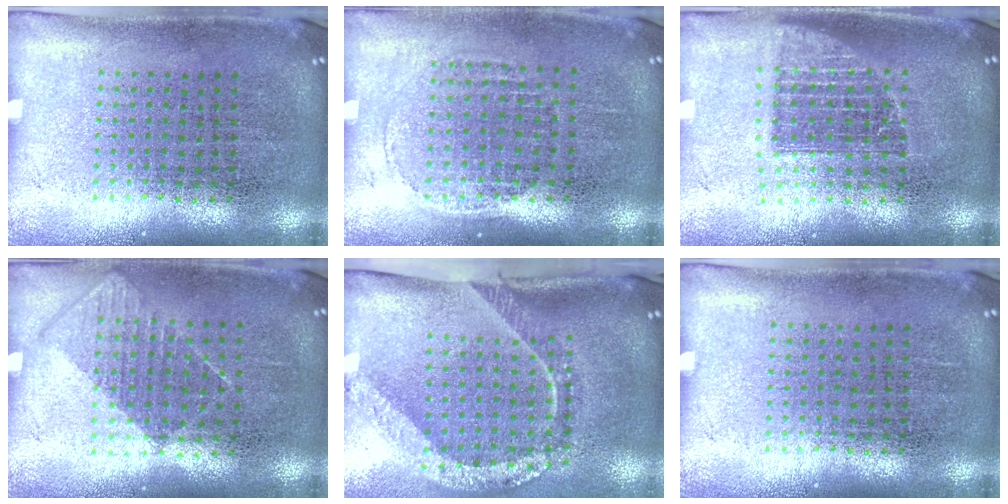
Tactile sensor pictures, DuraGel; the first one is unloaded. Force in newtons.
{"total": 1.3, "press": 1.1, "slide": 0.6}
{"total": 1.3, "press": 1.1, "slide": 0.7}
{"total": 0.9, "press": 0.7, "slide": 0.4}
{"total": 2.5, "press": 1.7, "slide": 1.8}
{"total": 0.0}